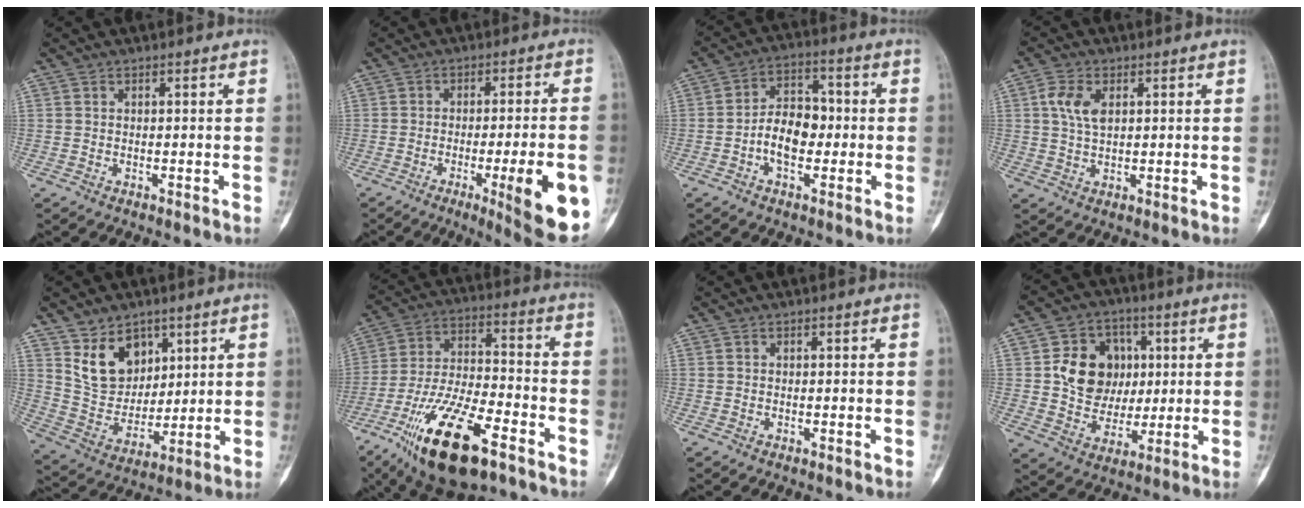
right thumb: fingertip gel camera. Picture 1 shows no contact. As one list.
[{"total": 15.0, "force": [-5.1, 2.5, 13.9], "torque": [-0.151, 0.003, -0.060]}, {"total": 8.6, "force": [-1.5, 5.5, 6.4], "torque": [-0.088, 0.027, -0.036]}, {"total": 5.8, "force": [1.8, 3.4, 4.4], "torque": [-0.086, 0.000, 0.033]}, {"total": 11.9, "force": [6.4, 8.4, 5.5], "torque": [-0.063, -0.043, 0.134]}, {"total": 20.4, "force": [-11.1, 7.5, 15.3], "torque": [-0.289, 0.048, -0.194]}, {"total": 0.0}, {"total": 13.7, "force": [2.5, 11.5, 7.2], "torque": [-0.069, -0.001, 0.047]}]